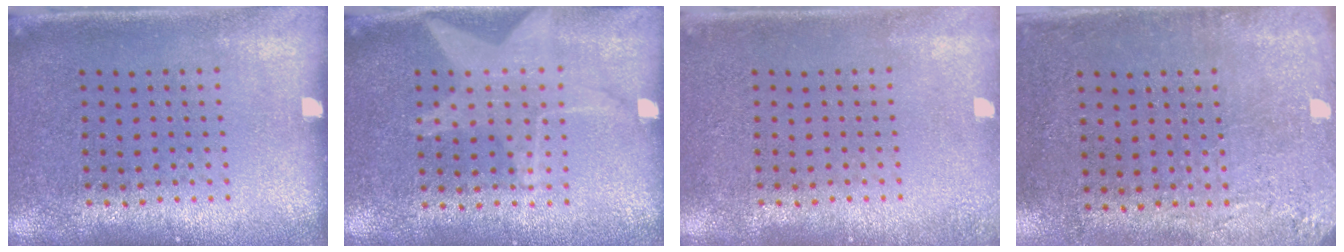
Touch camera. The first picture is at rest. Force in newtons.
{"total": 1.5, "press": 1.5, "slide": 0.4}
{"total": 1.1, "press": 1.0, "slide": 0.2}
{"total": 2.9, "press": 2.4, "slide": 1.6}